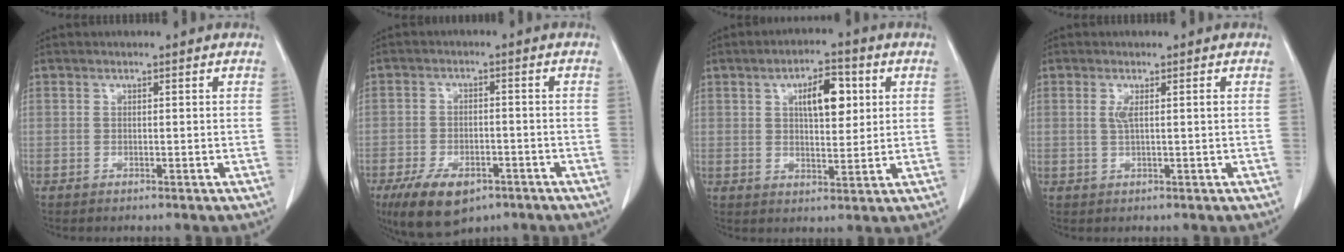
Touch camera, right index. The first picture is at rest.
{"total": 9.7, "force": [-6.2, 4.6, 5.9], "torque": [-0.104, -0.009, -0.099]}
{"total": 7.6, "force": [2.4, 2.9, 6.6], "torque": [-0.104, 0.010, 0.040]}
{"total": 2.0, "force": [0.4, -0.1, 2.0], "torque": [-0.043, 0.002, 0.009]}